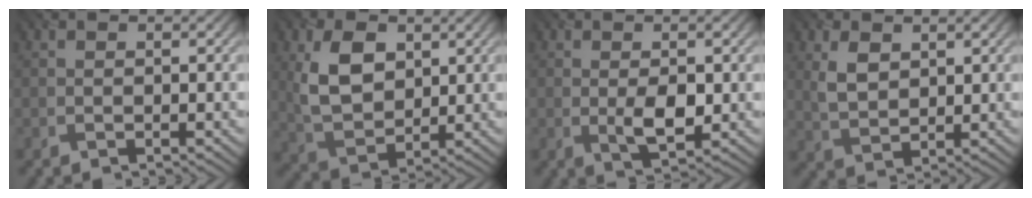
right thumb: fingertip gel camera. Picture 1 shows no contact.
{"total": 8.3, "force": [2.4, 5.4, 5.8], "torque": [-0.132, -0.001, 0.050]}
{"total": 4.0, "force": [-0.3, 1.8, 3.5], "torque": [-0.065, -0.008, -0.002]}
{"total": 4.4, "force": [1.9, 2.7, 2.9], "torque": [-0.073, -0.003, 0.040]}